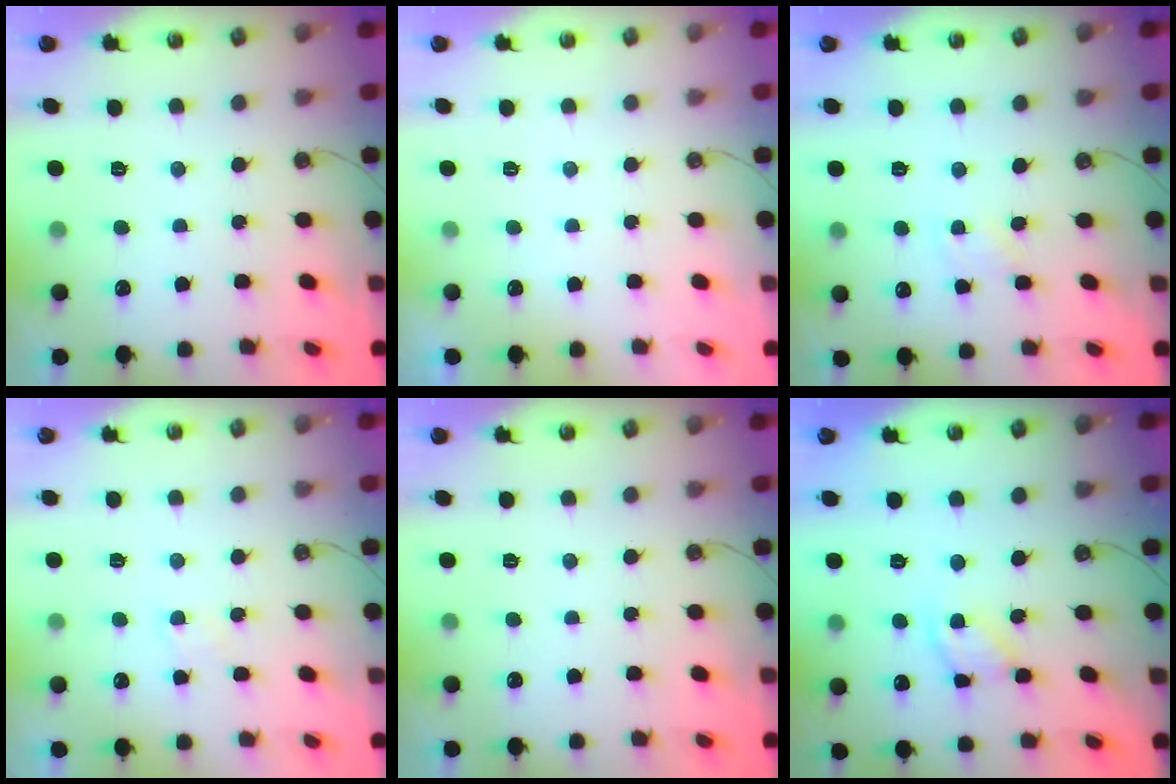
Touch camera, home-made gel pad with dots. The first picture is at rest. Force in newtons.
{"total": 0.0}
{"total": 1.9, "press": 1.9, "slide": 0.4}
{"total": 2.8, "press": 2.8, "slide": 0.3}
{"total": 0.0}
{"total": 8.0, "press": 8.0, "slide": 0.5}